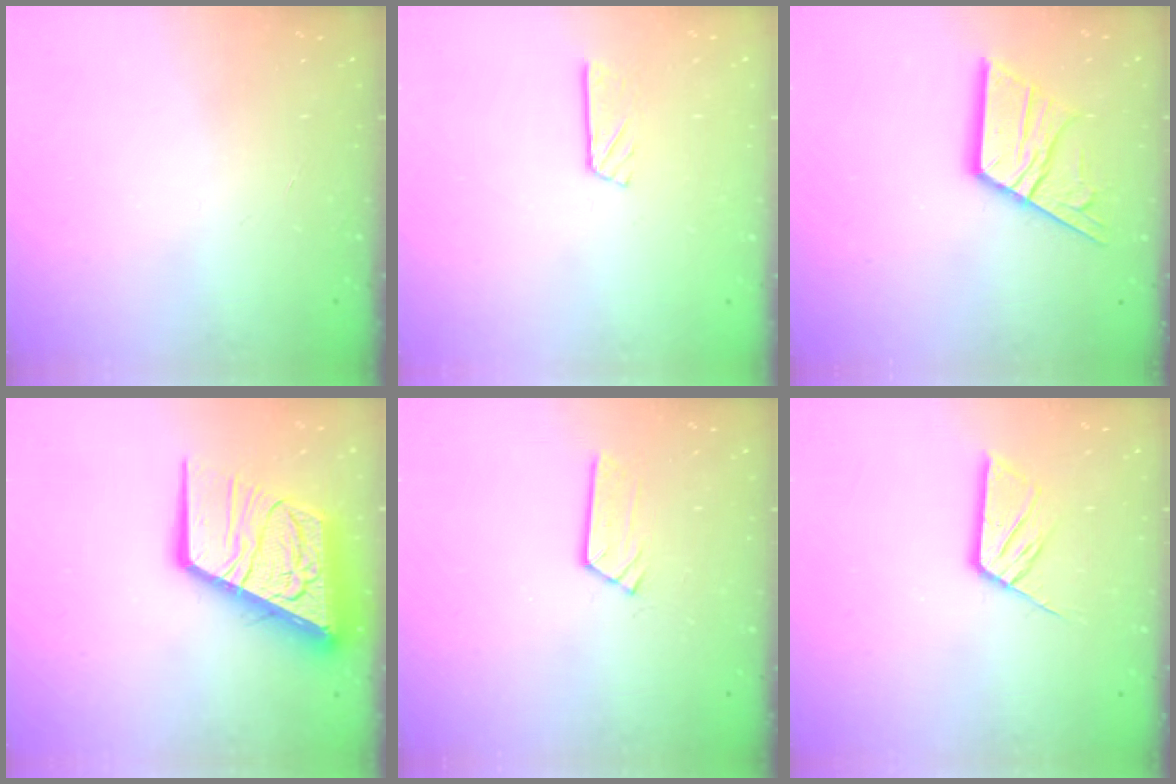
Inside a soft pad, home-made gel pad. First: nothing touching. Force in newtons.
{"total": 4.4, "press": 4.4, "slide": 0.2}
{"total": 15.4, "press": 15.3, "slide": 1.5}
{"total": 22.6, "press": 22.4, "slide": 2.3}
{"total": 3.3, "press": 3.3, "slide": 0.4}
{"total": 9.5, "press": 9.5, "slide": 0.5}